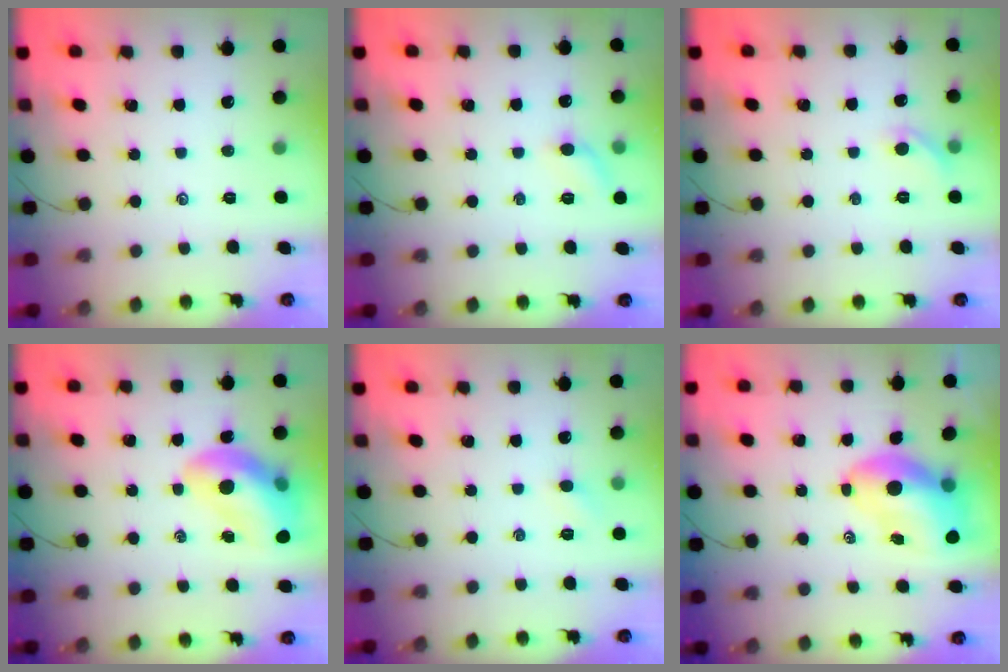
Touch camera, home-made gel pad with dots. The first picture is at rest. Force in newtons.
{"total": 7.1, "press": 6.7, "slide": 2.2}
{"total": 5.9, "press": 5.6, "slide": 1.6}
{"total": 14.0, "press": 13.5, "slide": 3.8}
{"total": 3.1, "press": 2.9, "slide": 1.0}
{"total": 9.2, "press": 8.8, "slide": 2.6}